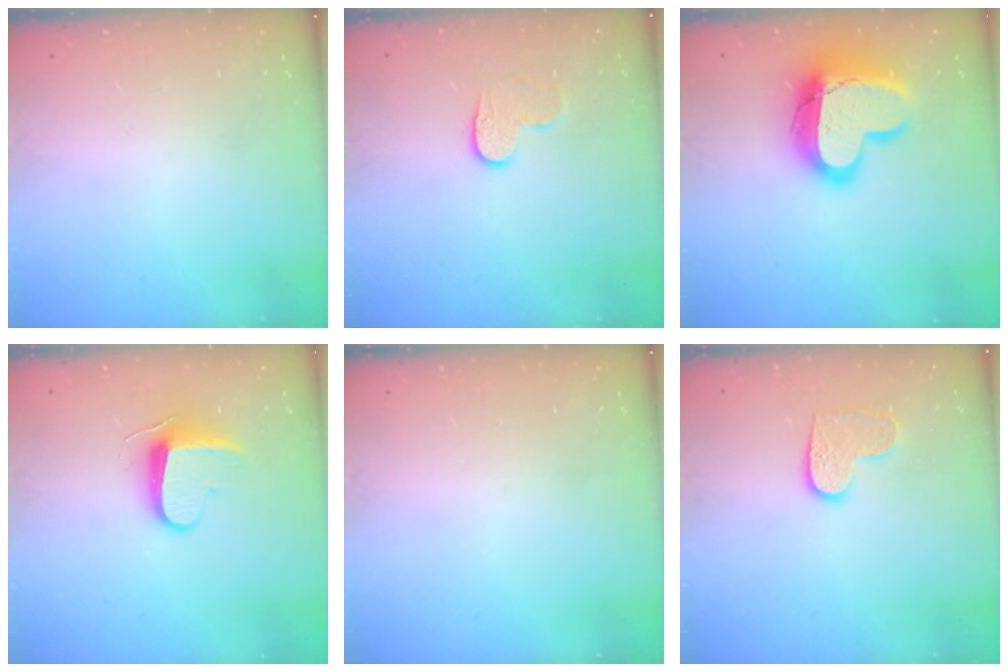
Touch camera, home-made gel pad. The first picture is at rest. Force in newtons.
{"total": 6.7, "press": 6.7, "slide": 0.5}
{"total": 20.3, "press": 20.3, "slide": 1.5}
{"total": 8.9, "press": 8.9, "slide": 0.8}
{"total": 0.0}
{"total": 7.4, "press": 7.4, "slide": 0.2}